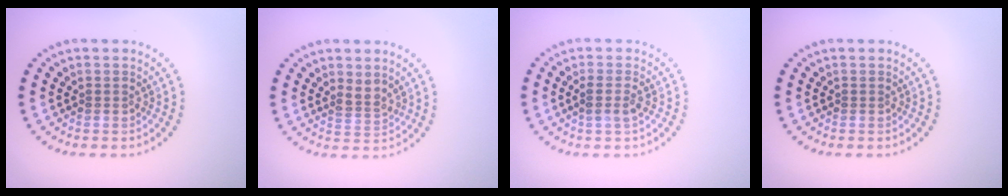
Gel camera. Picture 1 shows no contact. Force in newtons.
{"total": 1.9, "press": 1.4, "slide": 1.2}
{"total": 1.5, "press": 1.3, "slide": 0.8}
{"total": 0.0}